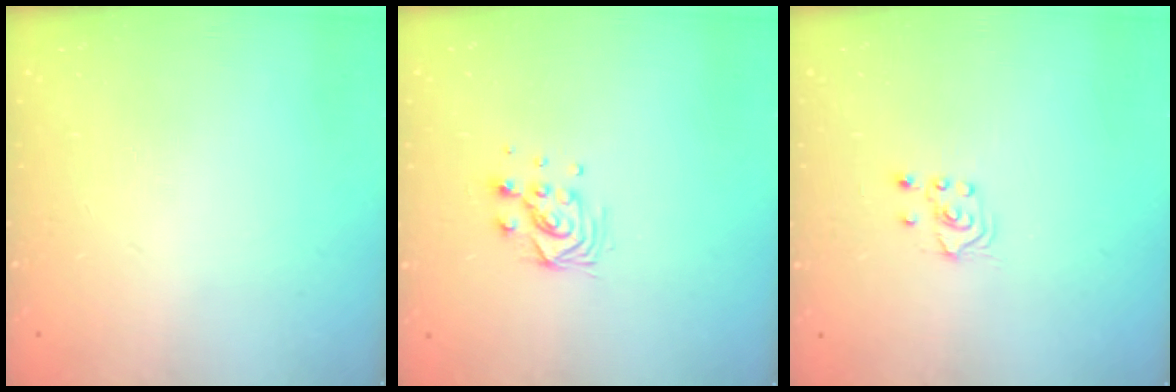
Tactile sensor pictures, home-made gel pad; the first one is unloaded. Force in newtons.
{"total": 7.0, "press": 7.0, "slide": 0.4}
{"total": 2.7, "press": 2.5, "slide": 0.9}